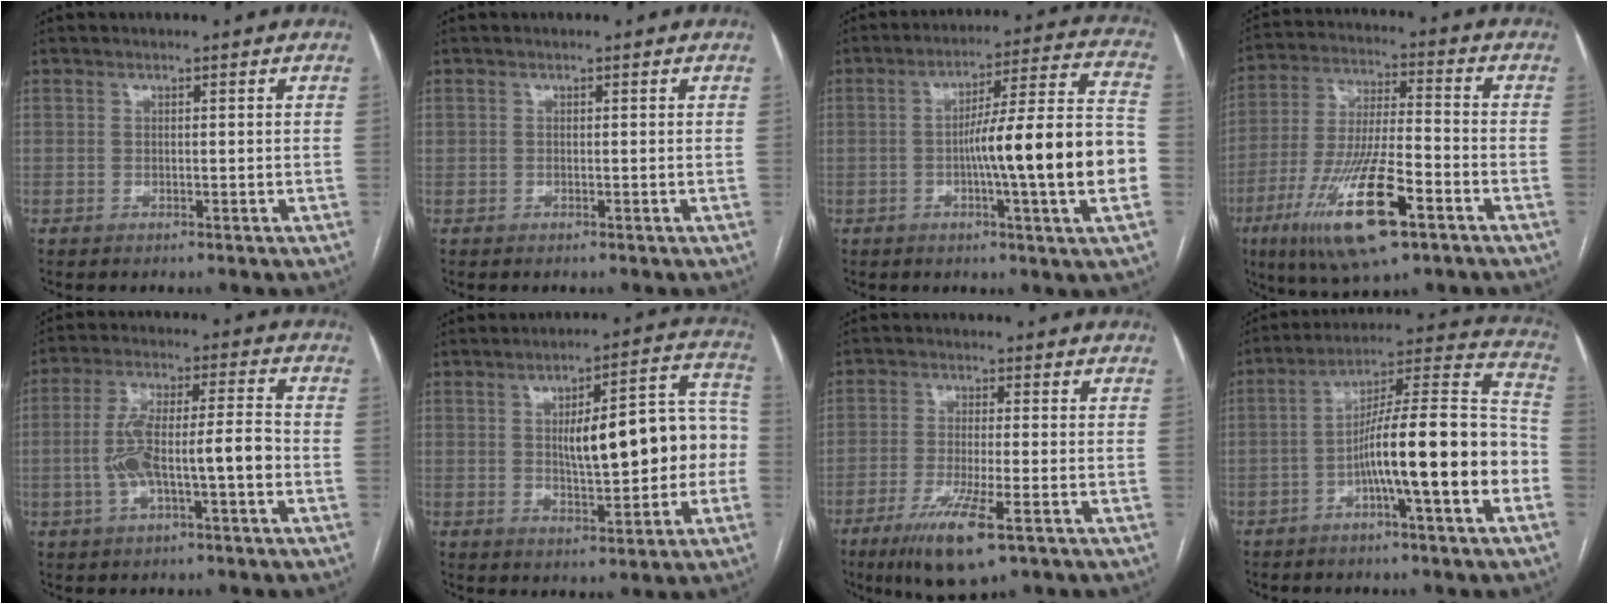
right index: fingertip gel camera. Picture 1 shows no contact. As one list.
[{"total": 0.0}, {"total": 17.3, "force": [-3.2, -0.2, 17.0], "torque": [-0.251, 0.014, -0.052]}, {"total": 17.0, "force": [-8.1, 3.5, 14.5], "torque": [-0.300, -0.023, -0.138]}, {"total": 10.6, "force": [-2.4, 1.9, 10.1], "torque": [-0.193, 0.025, -0.039]}, {"total": 14.6, "force": [-0.3, 4.1, 14.0], "torque": [-0.186, 0.040, 0.006]}, {"total": 9.7, "force": [-5.2, 1.1, 8.1], "torque": [-0.153, -0.026, -0.086]}, {"total": 16.8, "force": [-4.9, 1.0, 16.0], "torque": [-0.248, 0.024, -0.080]}]